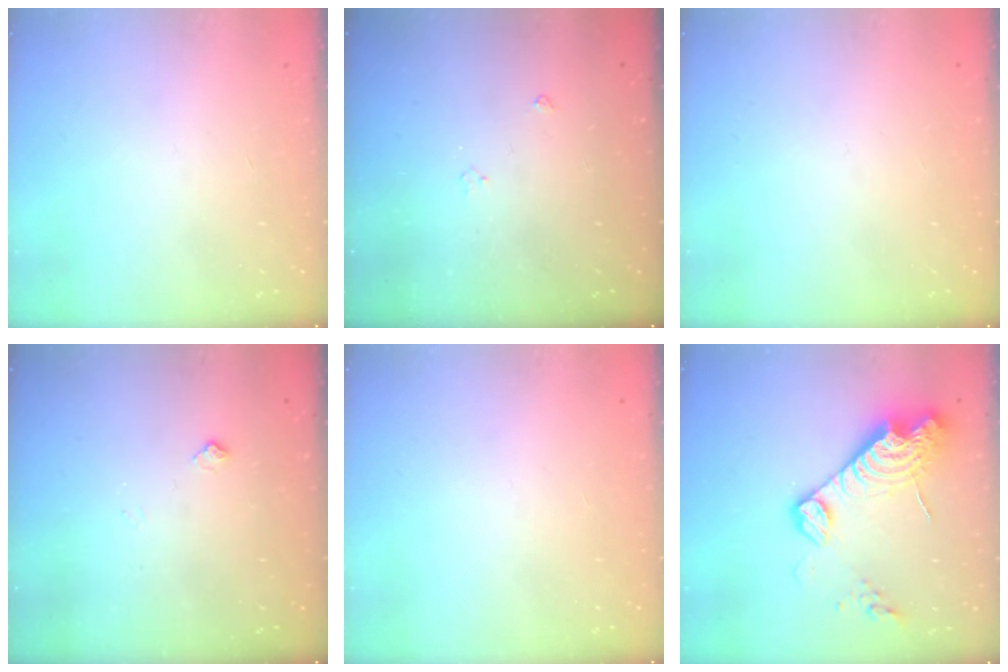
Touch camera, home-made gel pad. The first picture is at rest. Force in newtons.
{"total": 3.0, "press": 2.9, "slide": 0.5}
{"total": 0.0}
{"total": 5.4, "press": 5.3, "slide": 0.7}
{"total": 0.0}
{"total": 15.2, "press": 15.2, "slide": 1.3}